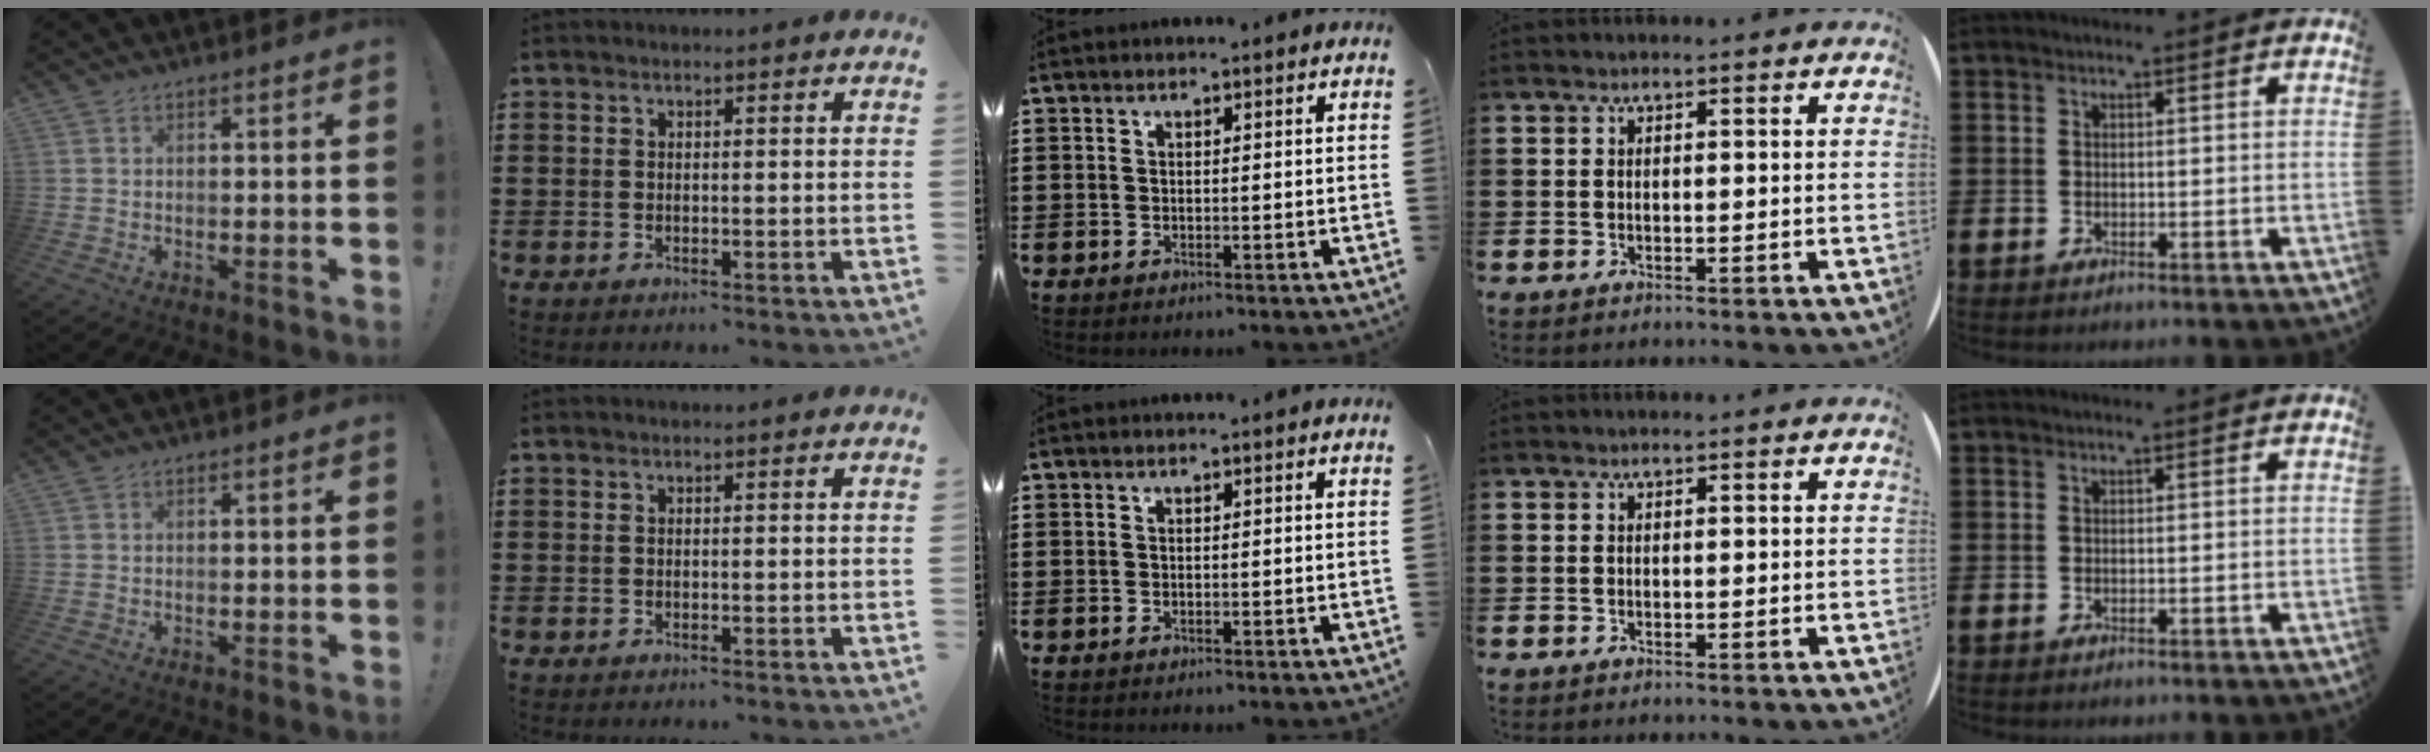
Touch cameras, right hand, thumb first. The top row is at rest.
{}